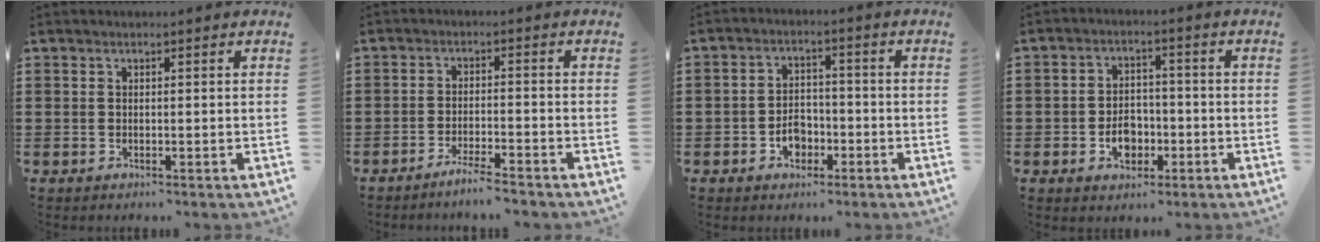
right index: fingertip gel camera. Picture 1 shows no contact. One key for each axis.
{"total": 3.6, "fx": -3.3, "fy": -0.3, "fz": 1.3, "tx": -0.030, "ty": -0.003, "tz": -0.066}
{"total": 3.8, "fx": -1.9, "fy": 2.8, "fz": 1.8, "tx": -0.028, "ty": 0.002, "tz": -0.039}
{"total": 4.5, "fx": -1.7, "fy": 3.4, "fz": 2.4, "tx": -0.039, "ty": 0.002, "tz": -0.032}